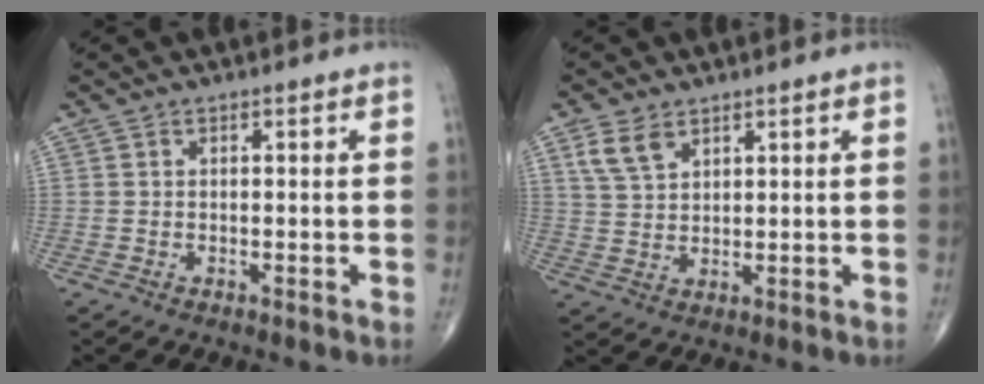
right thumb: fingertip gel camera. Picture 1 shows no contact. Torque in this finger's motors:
{"motor_torque": [-0.34, 0.46, 0.45, 0.29, 0.03]}